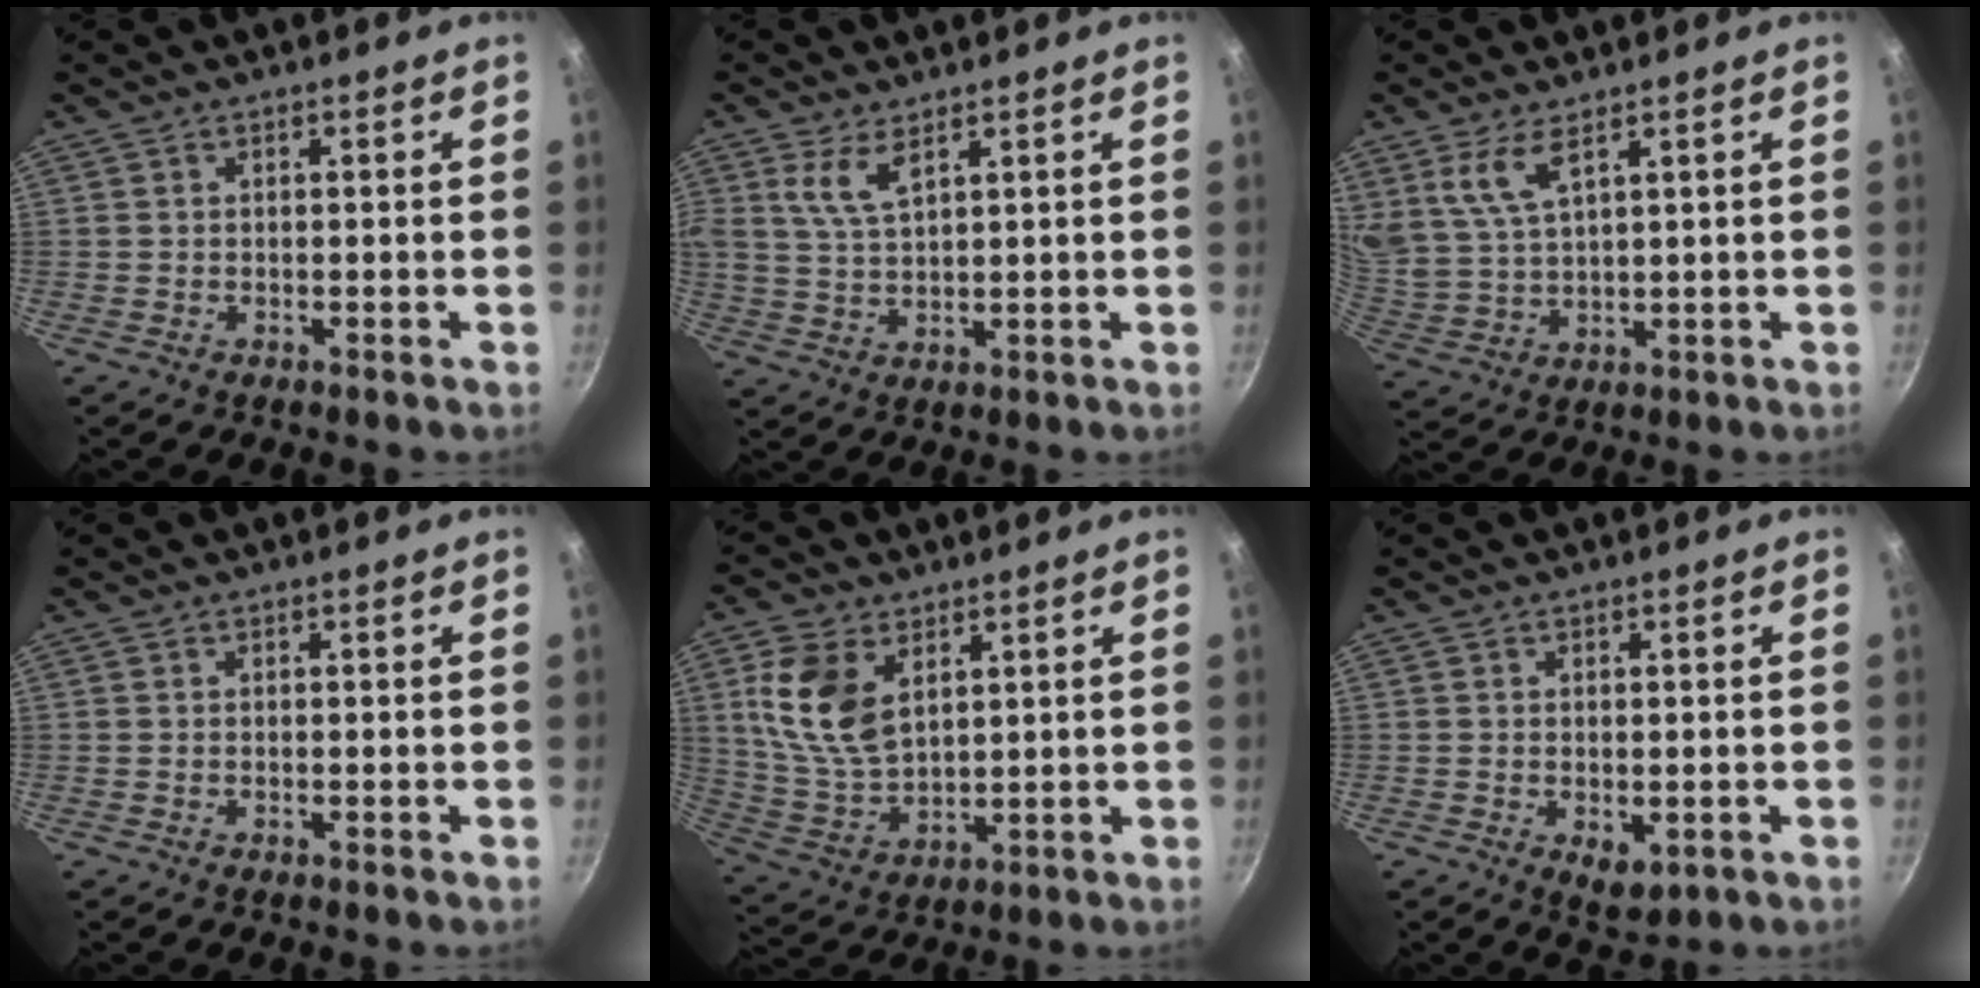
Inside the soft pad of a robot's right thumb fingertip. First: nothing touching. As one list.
[{"total": 5.7, "force": [3.0, 2.6, 4.1], "torque": [-0.078, -0.019, 0.064]}, {"total": 7.4, "force": [4.3, 3.1, 5.2], "torque": [-0.101, -0.026, 0.099]}, {"total": 0.0}, {"total": 12.9, "force": [4.5, 8.0, 9.0], "torque": [-0.166, -0.023, 0.099]}, {"total": 4.0, "force": [-0.8, 2.3, 3.1], "torque": [-0.043, -0.011, -0.005]}]